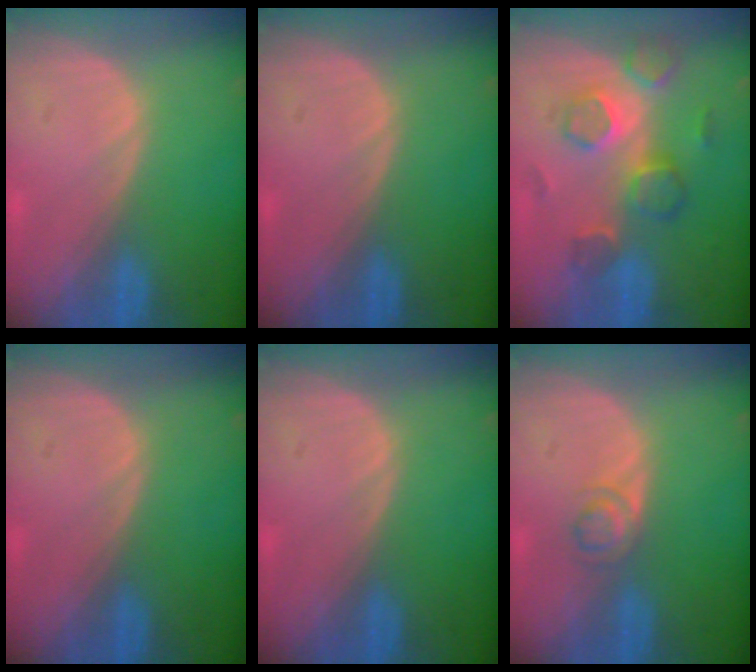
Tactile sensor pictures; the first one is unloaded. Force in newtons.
{"total": 0.0}
{"total": 8.1, "press": 7.4, "slide": 3.3}
{"total": 0.0}
{"total": 0.0}
{"total": 2.7, "press": 2.7, "slide": 0.2}